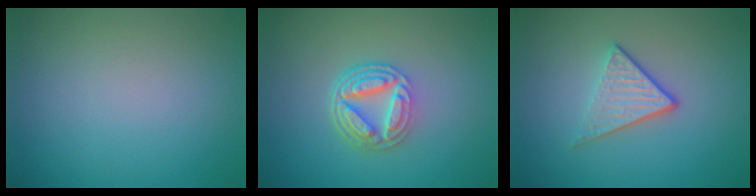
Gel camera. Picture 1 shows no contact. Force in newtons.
{"total": 5.3, "press": 3.9, "slide": 3.6}
{"total": 3.2, "press": 2.5, "slide": 2.1}